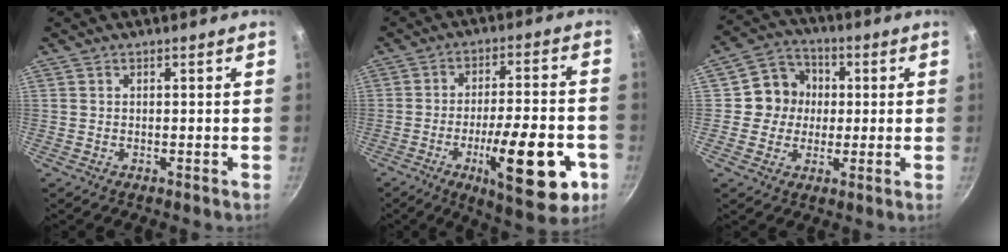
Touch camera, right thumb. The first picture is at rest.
{"total": 19.0, "force": [-6.9, 5.8, 16.8], "torque": [-0.220, 0.023, -0.094]}
{"total": 8.8, "force": [0.6, 8.3, 2.8], "torque": [0.000, 0.017, -0.007]}